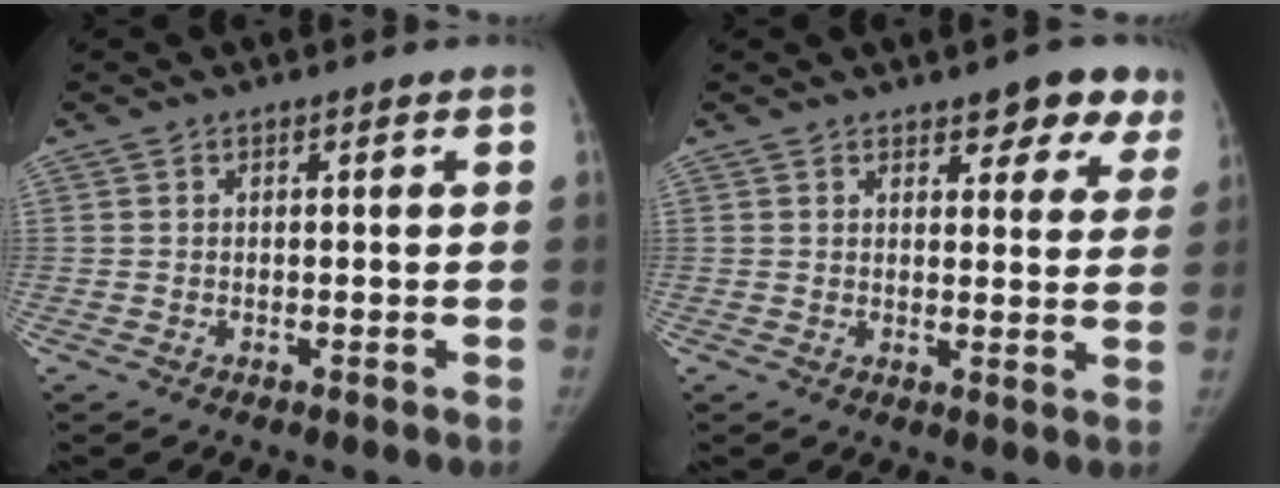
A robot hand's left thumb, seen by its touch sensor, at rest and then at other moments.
{"total": 7.5, "force": [5.2, 3.5, 4.1], "torque": [-0.007, -0.023, 0.058]}